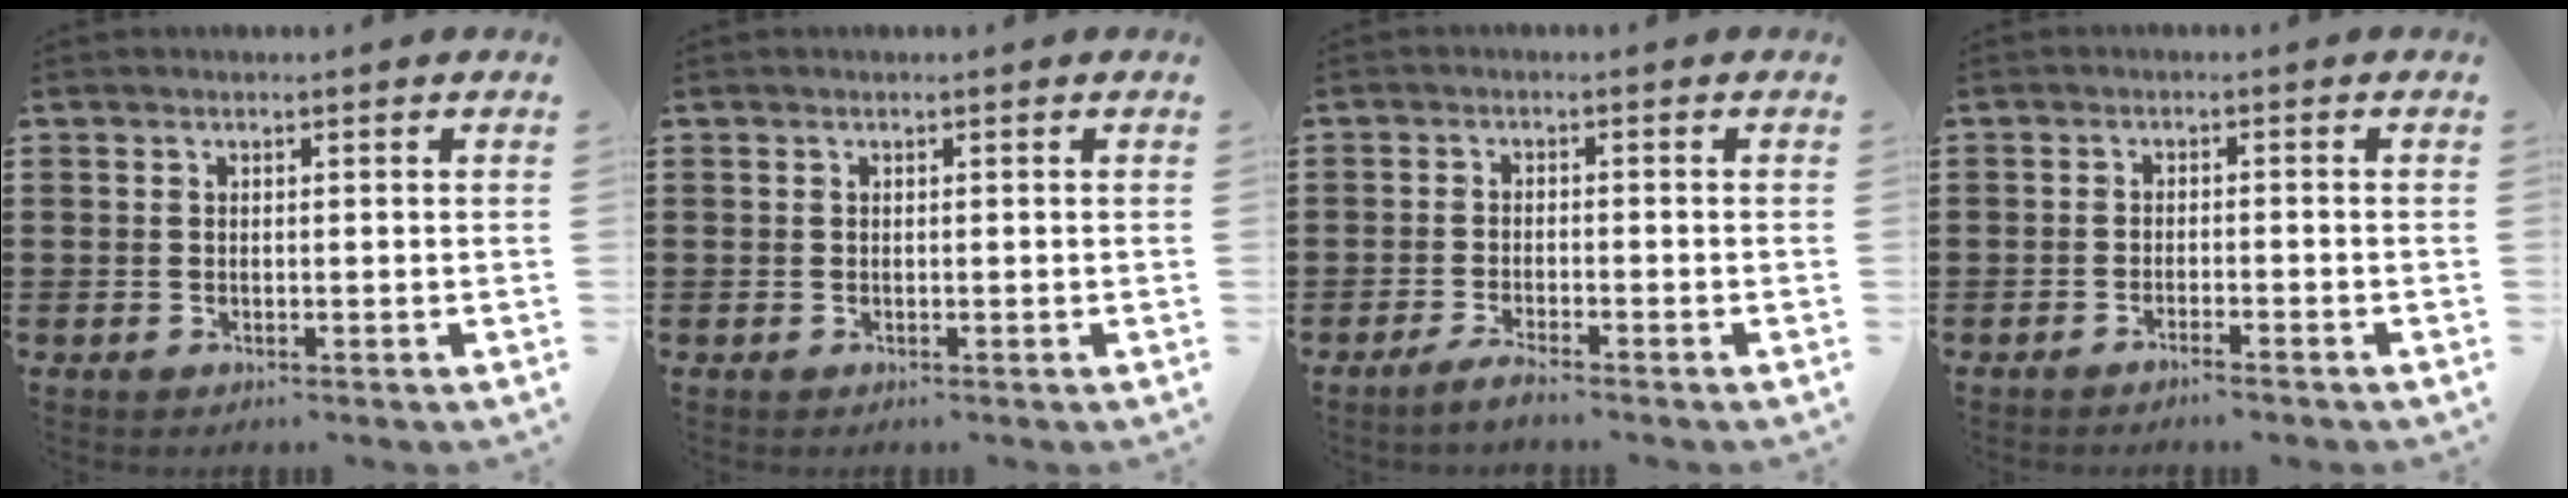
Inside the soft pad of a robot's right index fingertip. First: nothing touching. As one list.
[{"total": 0.0}, {"total": 2.2, "force": [-2.0, -0.2, 0.9], "torque": [-0.014, 0.003, -0.037]}, {"total": 1.8, "force": [-1.6, -0.3, 0.6], "torque": [-0.010, -0.001, -0.031]}]